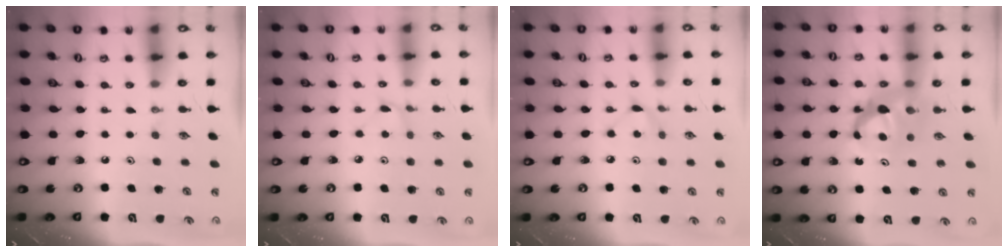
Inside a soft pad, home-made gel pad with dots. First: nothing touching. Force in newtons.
{"total": 2.1, "press": 2.1, "slide": 0.2}
{"total": 3.9, "press": 3.9, "slide": 0.5}
{"total": 6.6, "press": 6.6, "slide": 0.5}